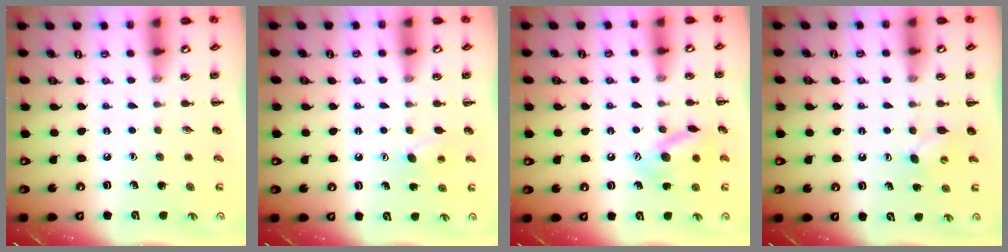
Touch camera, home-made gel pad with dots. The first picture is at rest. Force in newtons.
{"total": 5.1, "press": 5.0, "slide": 0.9}
{"total": 12.7, "press": 12.5, "slide": 2.5}
{"total": 3.8, "press": 3.7, "slide": 0.8}